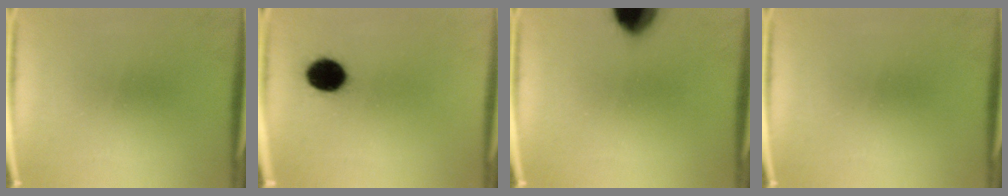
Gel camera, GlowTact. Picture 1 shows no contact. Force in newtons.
{"total": 8.4}
{"total": 14.6}
{"total": 0.0}